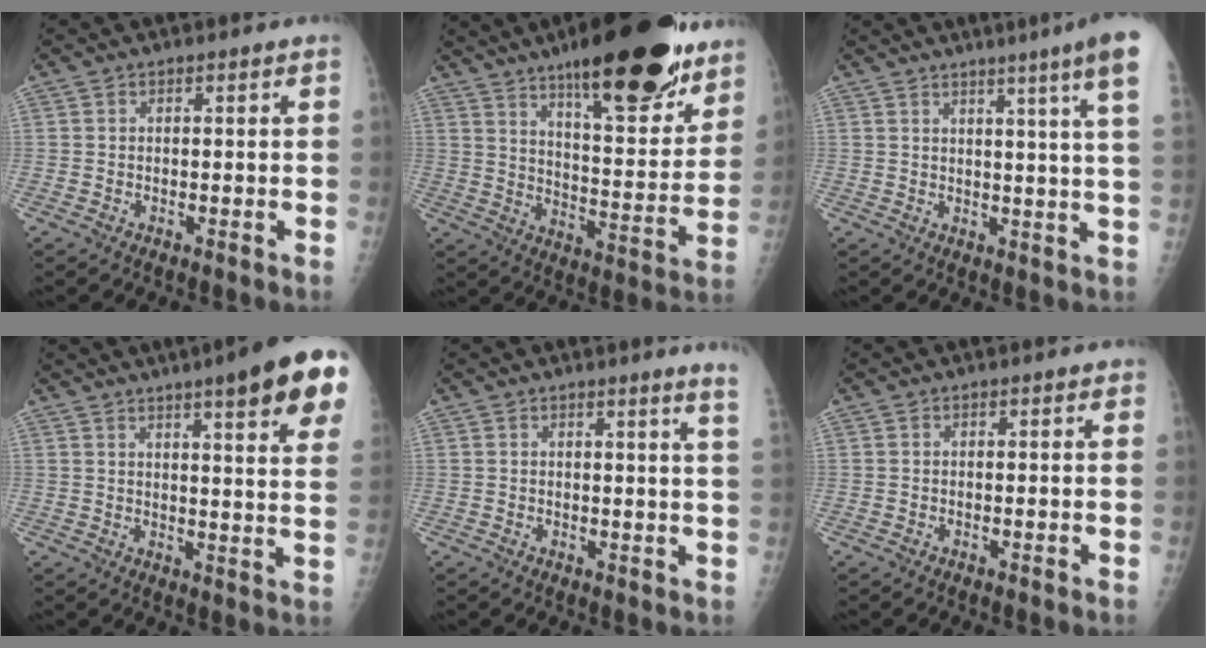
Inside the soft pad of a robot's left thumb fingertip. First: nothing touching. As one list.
[{"total": 25.6, "force": [17.0, 7.4, 17.7], "torque": [-0.222, -0.074, 0.257]}, {"total": 12.4, "force": [7.7, -1.1, 9.6], "torque": [-0.124, -0.032, 0.078]}, {"total": 18.1, "force": [10.5, 2.9, 14.4], "torque": [-0.170, -0.034, 0.124]}, {"total": 4.5, "force": [3.4, -1.1, 2.7], "torque": [-0.037, -0.026, 0.026]}, {"total": 0.0}]